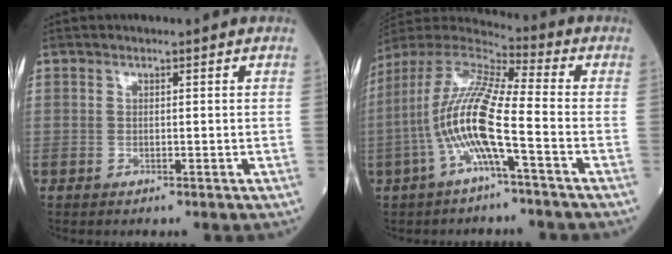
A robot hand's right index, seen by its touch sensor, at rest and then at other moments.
{"total": 13.6, "force": [-3.7, 1.0, 13.1], "torque": [-0.274, 0.008, -0.081]}